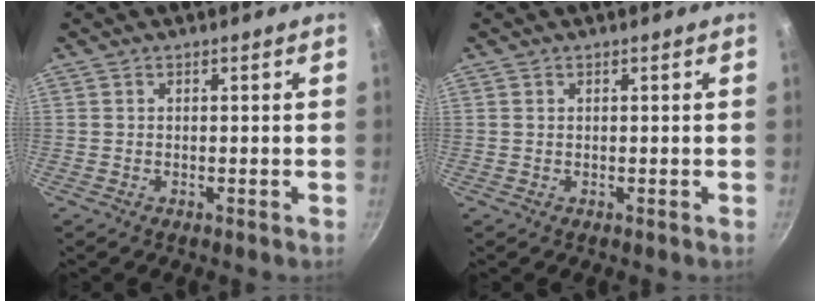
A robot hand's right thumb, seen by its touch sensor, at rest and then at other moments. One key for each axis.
{"total": 0.0}